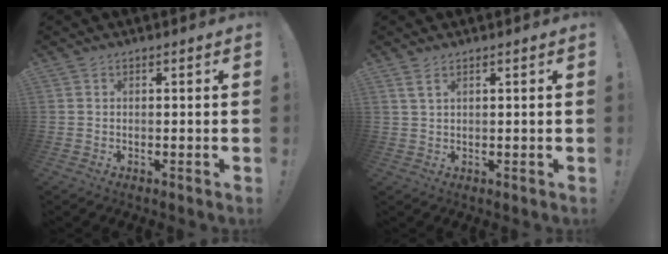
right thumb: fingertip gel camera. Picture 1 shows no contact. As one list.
[{"total": 2.7, "force": [1.5, 0.8, 2.0], "torque": [-0.036, -0.003, 0.026]}]